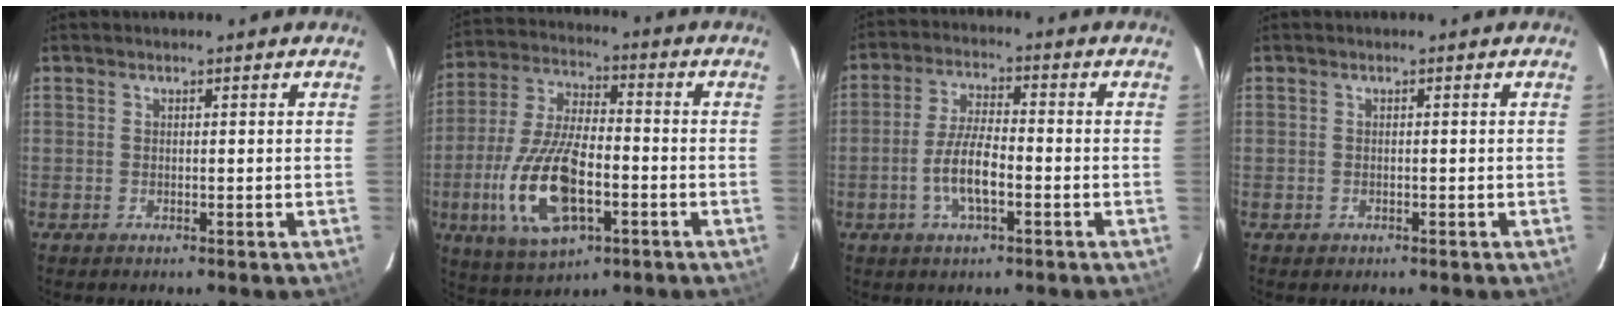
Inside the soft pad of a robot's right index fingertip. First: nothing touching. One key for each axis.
{"total": 16.9, "fx": -5.3, "fy": 7.3, "fz": 14.3, "tx": -0.311, "ty": -0.010, "tz": -0.093}
{"total": 7.3, "fx": -2.6, "fy": 2.1, "fz": 6.5, "tx": -0.132, "ty": 0.005, "tz": -0.050}
{"total": 1.0, "fx": -0.6, "fy": 0.8, "fz": 0.2, "tx": -0.003, "ty": -0.001, "tz": -0.007}